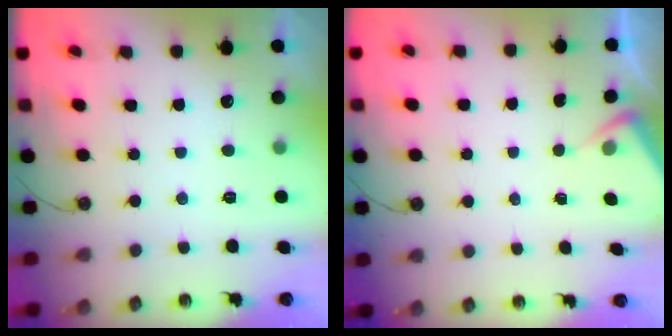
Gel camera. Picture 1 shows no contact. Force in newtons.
{"total": 2.8, "press": 2.8, "slide": 0.5}